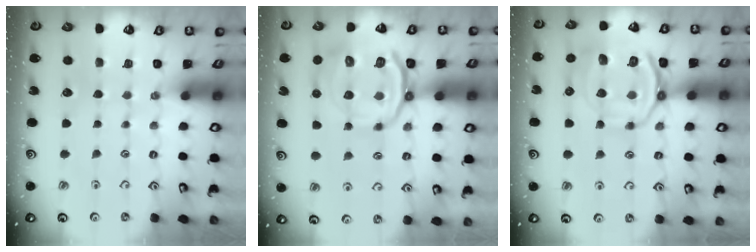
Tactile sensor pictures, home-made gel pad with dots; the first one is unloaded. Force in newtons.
{"total": 15.9, "press": 15.8, "slide": 2.0}
{"total": 14.9, "press": 14.8, "slide": 1.6}